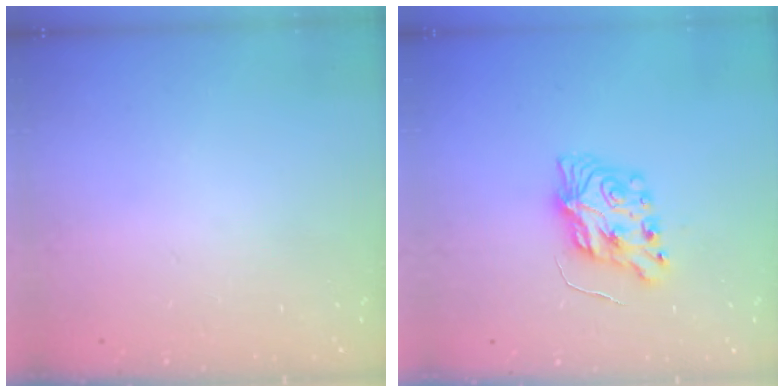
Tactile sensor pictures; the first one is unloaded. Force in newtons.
{"total": 7.9, "press": 7.9, "slide": 0.2}